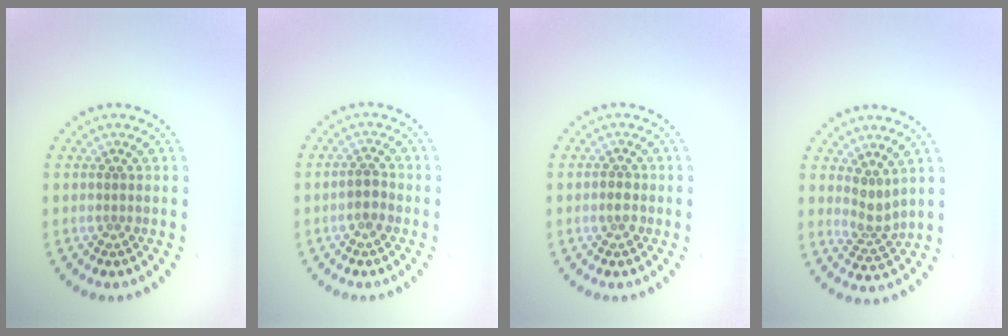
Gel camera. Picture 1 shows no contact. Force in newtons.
{"total": 1.4, "press": 1.2, "slide": 0.6}
{"total": 1.2, "press": 1.2, "slide": 0.1}
{"total": 2.3, "press": 1.6, "slide": 1.6}